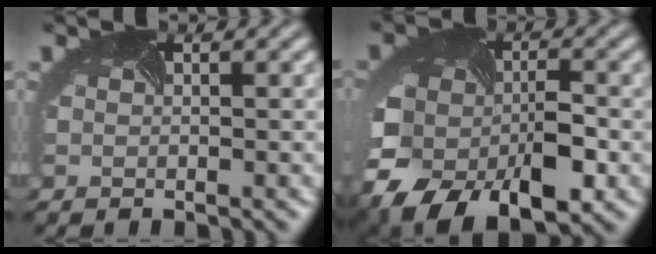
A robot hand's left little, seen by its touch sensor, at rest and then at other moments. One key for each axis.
{"total": 11.6, "fx": -4.3, "fy": 7.6, "fz": 7.6, "tx": -0.145, "ty": -0.040, "tz": -0.062}